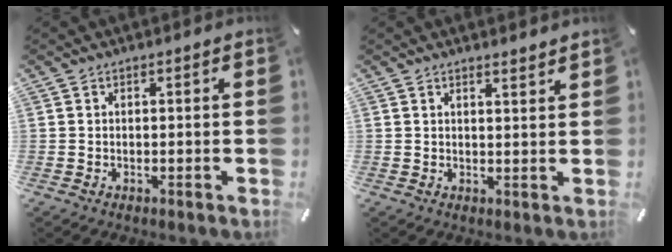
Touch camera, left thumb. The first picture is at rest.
{"total": 1.9, "force": [1.8, 0.0, 0.4], "torque": [-0.009, -0.010, 0.034]}